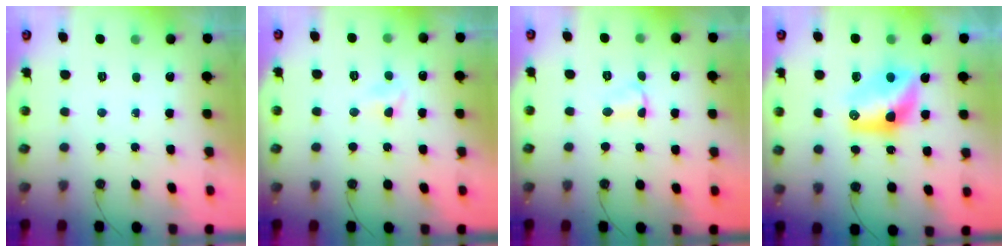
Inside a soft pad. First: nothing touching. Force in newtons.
{"total": 4.1, "press": 4.1, "slide": 0.6}
{"total": 3.6, "press": 3.5, "slide": 0.5}
{"total": 9.8, "press": 9.8, "slide": 0.7}